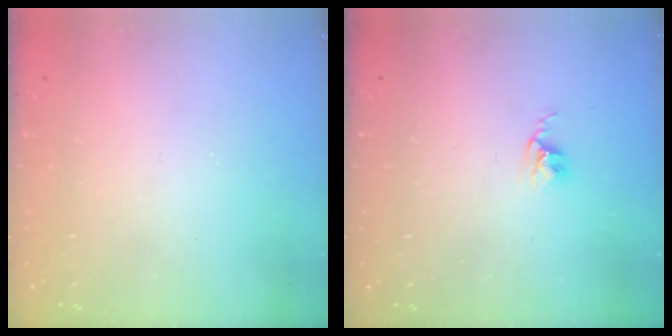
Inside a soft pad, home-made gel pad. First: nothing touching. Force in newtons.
{"total": 2.6, "press": 2.6, "slide": 0.4}